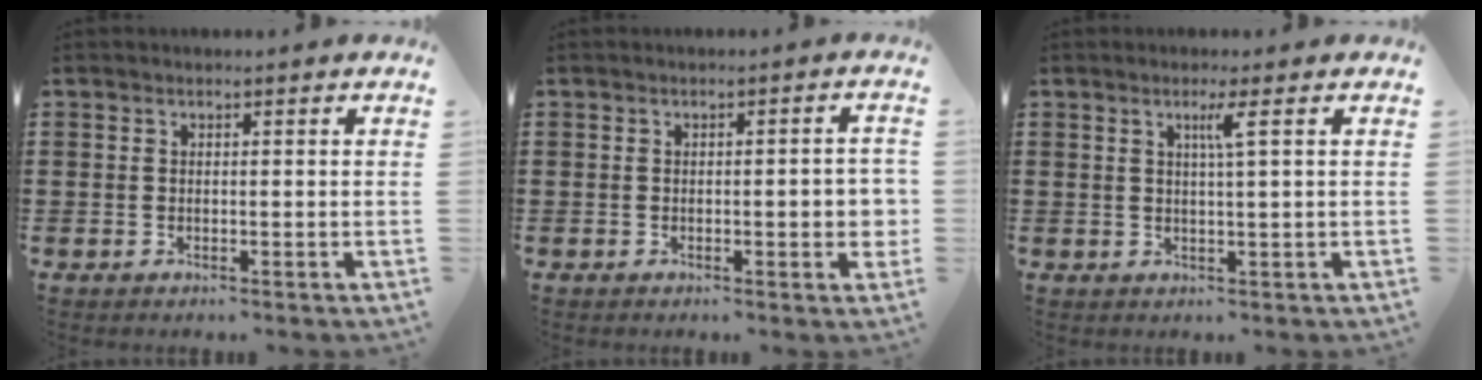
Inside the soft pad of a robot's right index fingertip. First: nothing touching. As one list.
[{"total": 4.0, "force": [-0.5, 0.8, 3.9], "torque": [-0.046, -0.004, -0.012]}, {"total": 2.5, "force": [0.8, -0.4, 2.3], "torque": [-0.046, -0.006, 0.011]}]